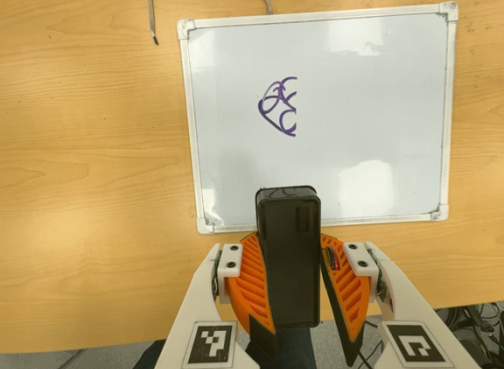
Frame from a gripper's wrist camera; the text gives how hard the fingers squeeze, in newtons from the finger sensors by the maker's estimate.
{"total": 10.3, "left": 10.2, "right": 10.5}